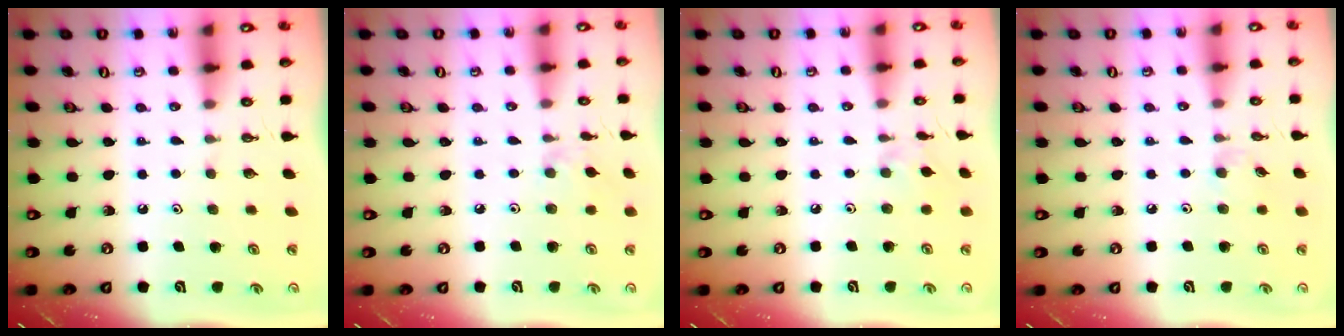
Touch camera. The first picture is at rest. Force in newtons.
{"total": 2.3, "press": 2.3, "slide": 0.4}
{"total": 2.3, "press": 2.3, "slide": 0.4}
{"total": 3.2, "press": 3.1, "slide": 0.6}